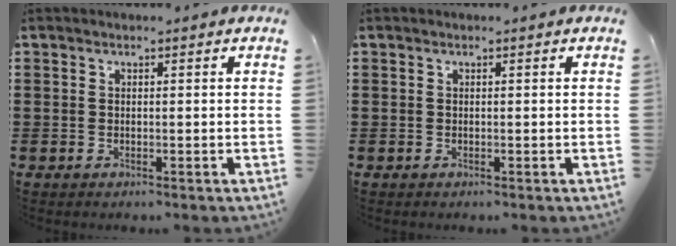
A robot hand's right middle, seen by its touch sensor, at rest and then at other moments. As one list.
[{"total": 0.0}]